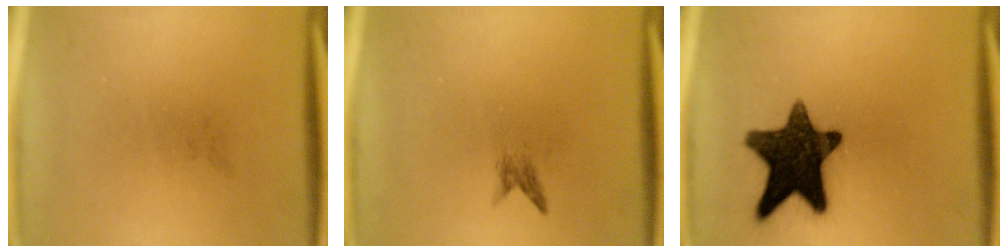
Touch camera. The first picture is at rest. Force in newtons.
{"total": 0.9}
{"total": 14.9}